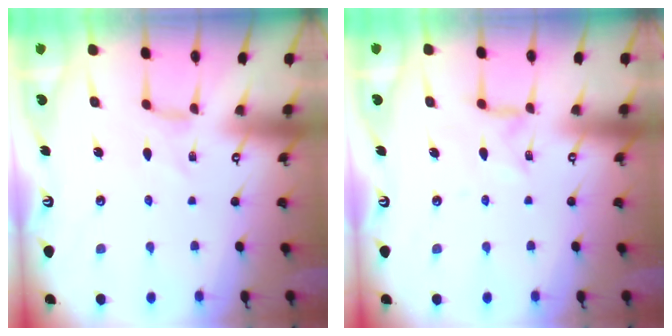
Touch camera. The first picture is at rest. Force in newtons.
{"total": 2.5, "press": 2.4, "slide": 0.4}